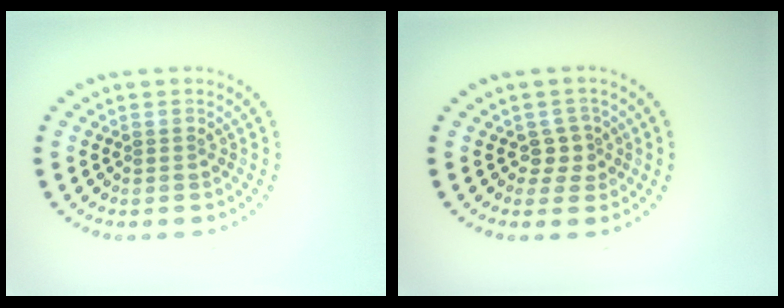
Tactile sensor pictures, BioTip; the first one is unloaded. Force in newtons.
{"total": 1.7, "press": 1.2, "slide": 1.1}